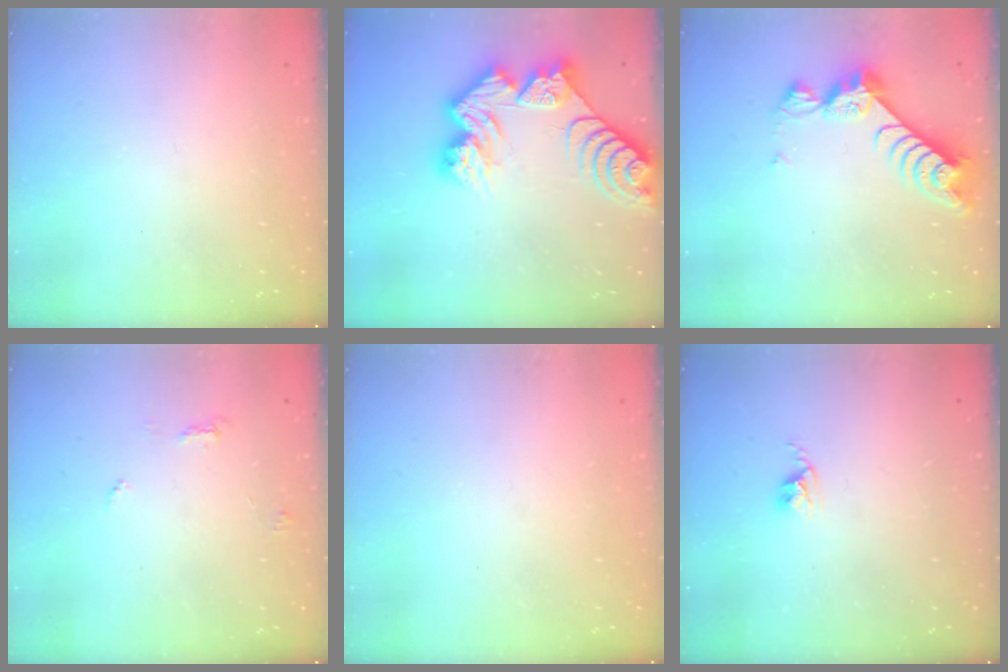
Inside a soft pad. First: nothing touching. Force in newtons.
{"total": 15.1, "press": 15.0, "slide": 1.4}
{"total": 9.4, "press": 9.4, "slide": 0.9}
{"total": 5.6, "press": 5.6, "slide": 0.4}
{"total": 0.0}
{"total": 2.4, "press": 2.4, "slide": 0.3}